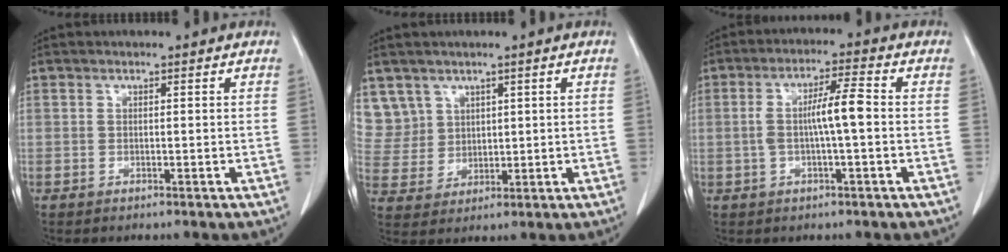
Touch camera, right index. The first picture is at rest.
{"total": 7.5, "force": [4.5, 6.0, -0.1], "torque": [0.000, 0.011, 0.104]}
{"total": 6.2, "force": [-0.3, 0.6, 6.2], "torque": [-0.117, 0.015, -0.005]}